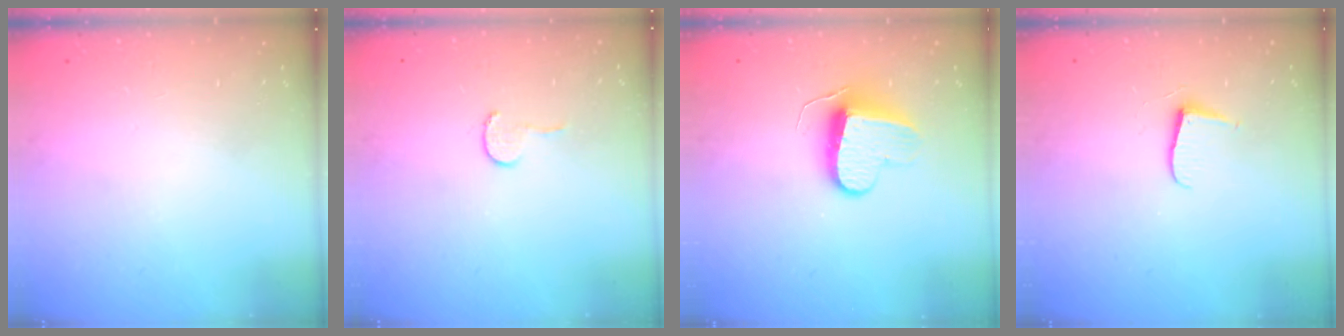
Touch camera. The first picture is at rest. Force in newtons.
{"total": 3.7, "press": 3.7, "slide": 0.4}
{"total": 9.2, "press": 9.2, "slide": 0.4}
{"total": 5.5, "press": 5.5, "slide": 0.6}